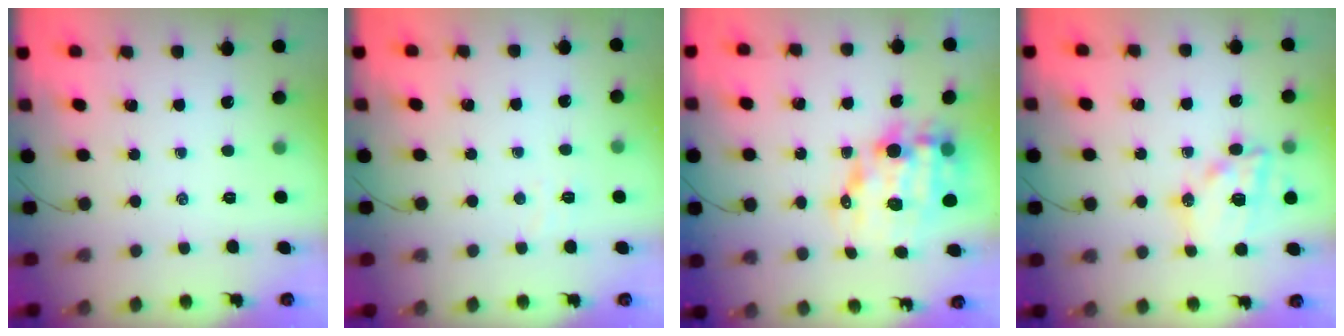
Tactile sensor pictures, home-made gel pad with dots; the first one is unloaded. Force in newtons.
{"total": 3.0, "press": 2.9, "slide": 0.7}
{"total": 14.3, "press": 13.9, "slide": 3.2}
{"total": 15.0, "press": 14.6, "slide": 3.3}